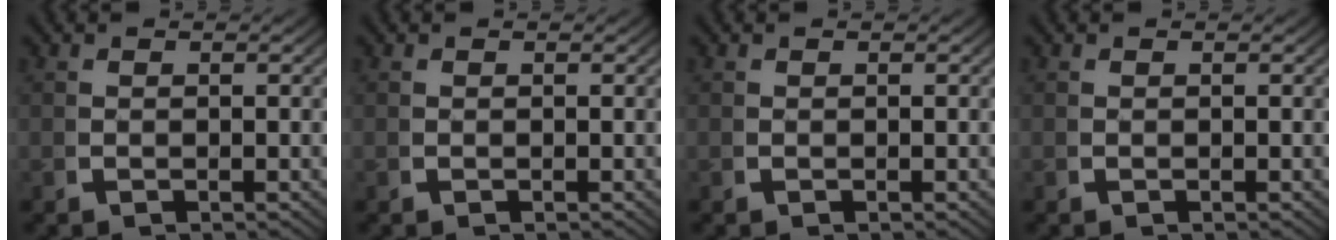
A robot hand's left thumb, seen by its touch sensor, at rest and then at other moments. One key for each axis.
{"total": 0.0}
{"total": 0.0}
{"total": 0.0}